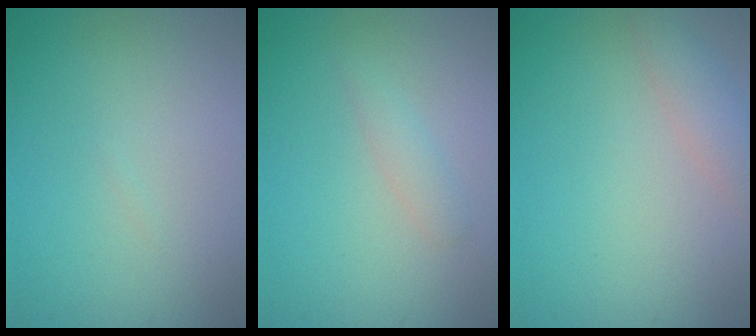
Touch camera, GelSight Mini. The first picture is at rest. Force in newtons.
{"total": 1.3, "press": 1.3, "slide": 0.1}
{"total": 2.5, "press": 2.5, "slide": 0.2}